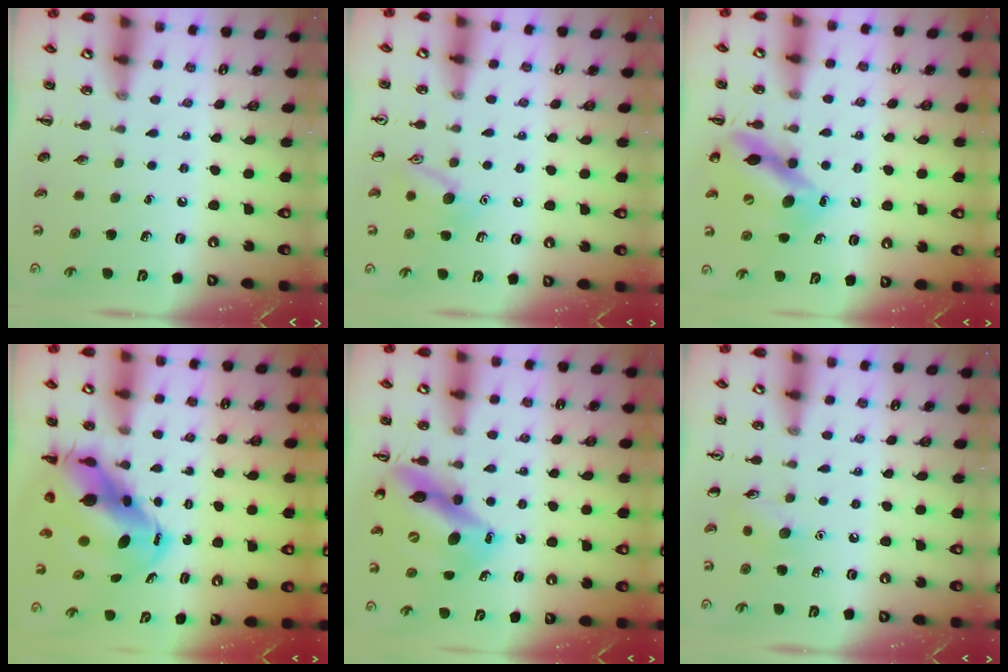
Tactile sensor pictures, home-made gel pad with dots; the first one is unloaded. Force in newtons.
{"total": 9.9, "press": 9.9, "slide": 0.8}
{"total": 12.7, "press": 12.3, "slide": 3.2}
{"total": 10.9, "press": 10.5, "slide": 3.0}
{"total": 14.7, "press": 14.0, "slide": 4.5}
{"total": 5.7, "press": 5.5, "slide": 1.4}